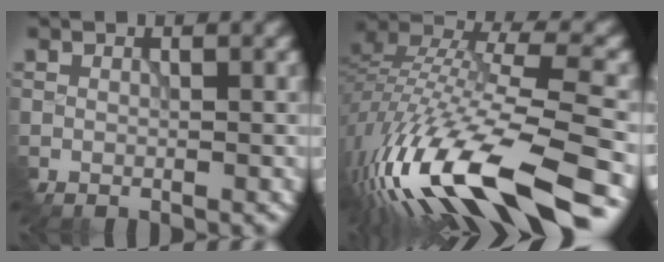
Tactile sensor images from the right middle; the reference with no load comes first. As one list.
[{"total": 16.3, "force": [-9.2, 4.5, 12.6], "torque": [-0.264, 0.004, -0.163]}]